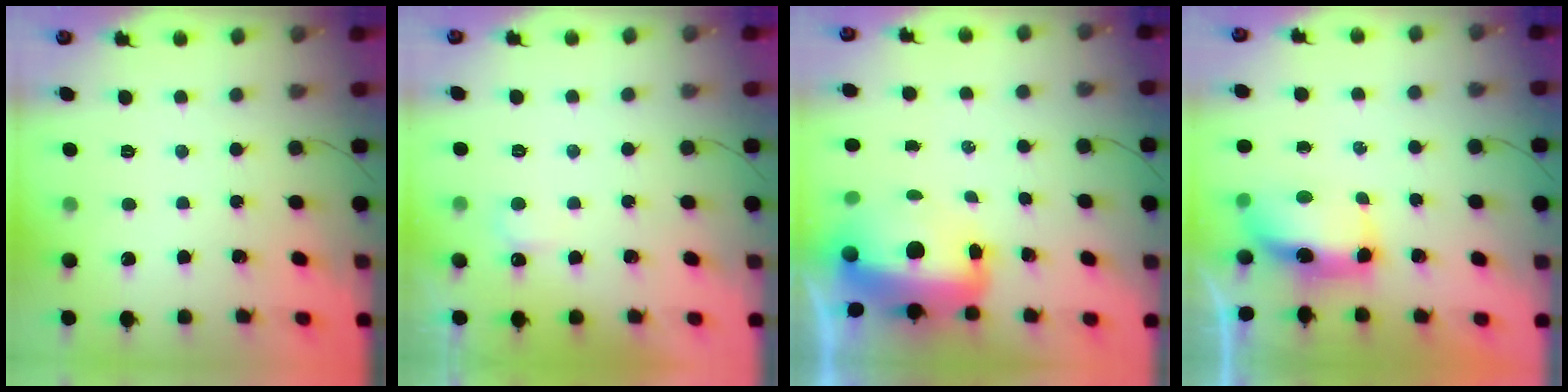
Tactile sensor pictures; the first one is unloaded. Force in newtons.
{"total": 2.5, "press": 2.4, "slide": 0.5}
{"total": 11.7, "press": 11.3, "slide": 2.8}
{"total": 7.0, "press": 6.7, "slide": 1.9}